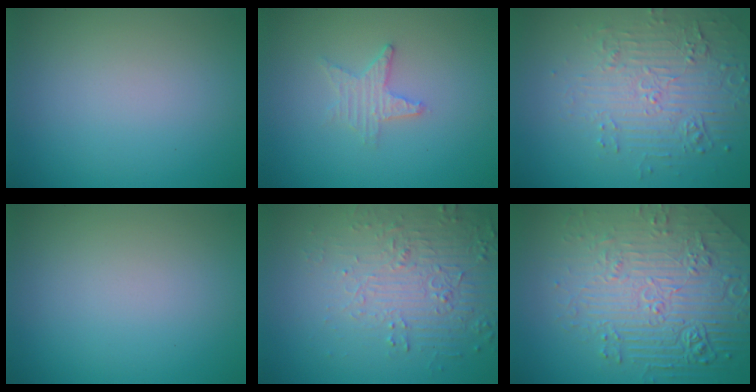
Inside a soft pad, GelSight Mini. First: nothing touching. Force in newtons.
{"total": 2.1, "press": 2.0, "slide": 0.4}
{"total": 5.0, "press": 3.5, "slide": 3.5}
{"total": 0.0}
{"total": 5.8, "press": 3.8, "slide": 4.4}
{"total": 8.5, "press": 6.1, "slide": 5.9}